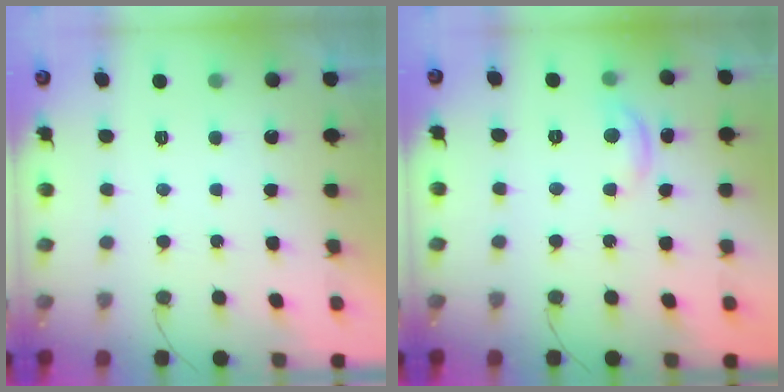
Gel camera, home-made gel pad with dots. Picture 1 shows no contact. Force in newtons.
{"total": 5.5, "press": 5.5, "slide": 0.2}